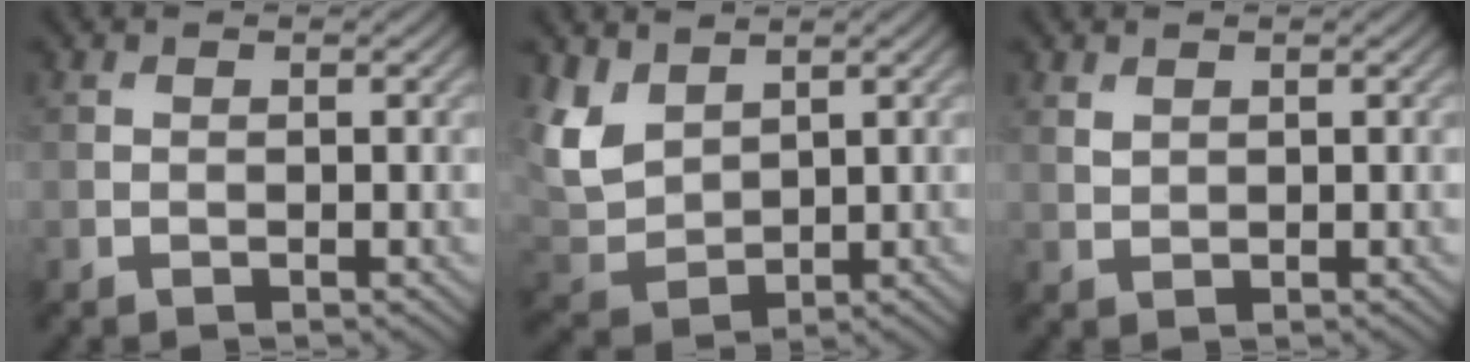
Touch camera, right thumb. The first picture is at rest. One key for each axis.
{"total": 6.8, "fx": 3.4, "fy": 4.4, "fz": 3.8, "tx": -0.108, "ty": -0.004, "tz": 0.074}
{"total": 1.2, "fx": 0.9, "fy": 0.6, "fz": 0.5, "tx": -0.018, "ty": -0.002, "tz": 0.022}